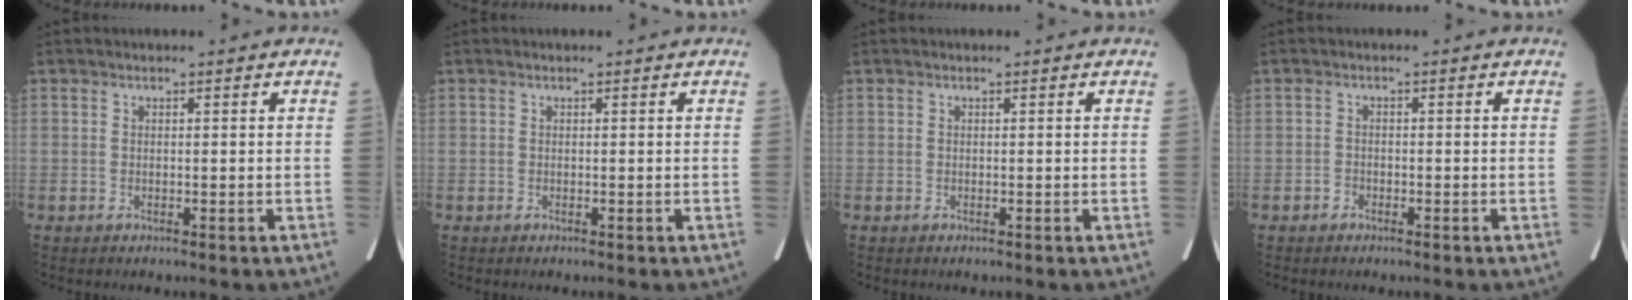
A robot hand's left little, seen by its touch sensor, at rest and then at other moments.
{"total": 0.0}
{"total": 0.0}
{"total": 1.0, "force": [-0.7, 0.6, 0.1], "torque": [-0.002, 0.003, -0.016]}